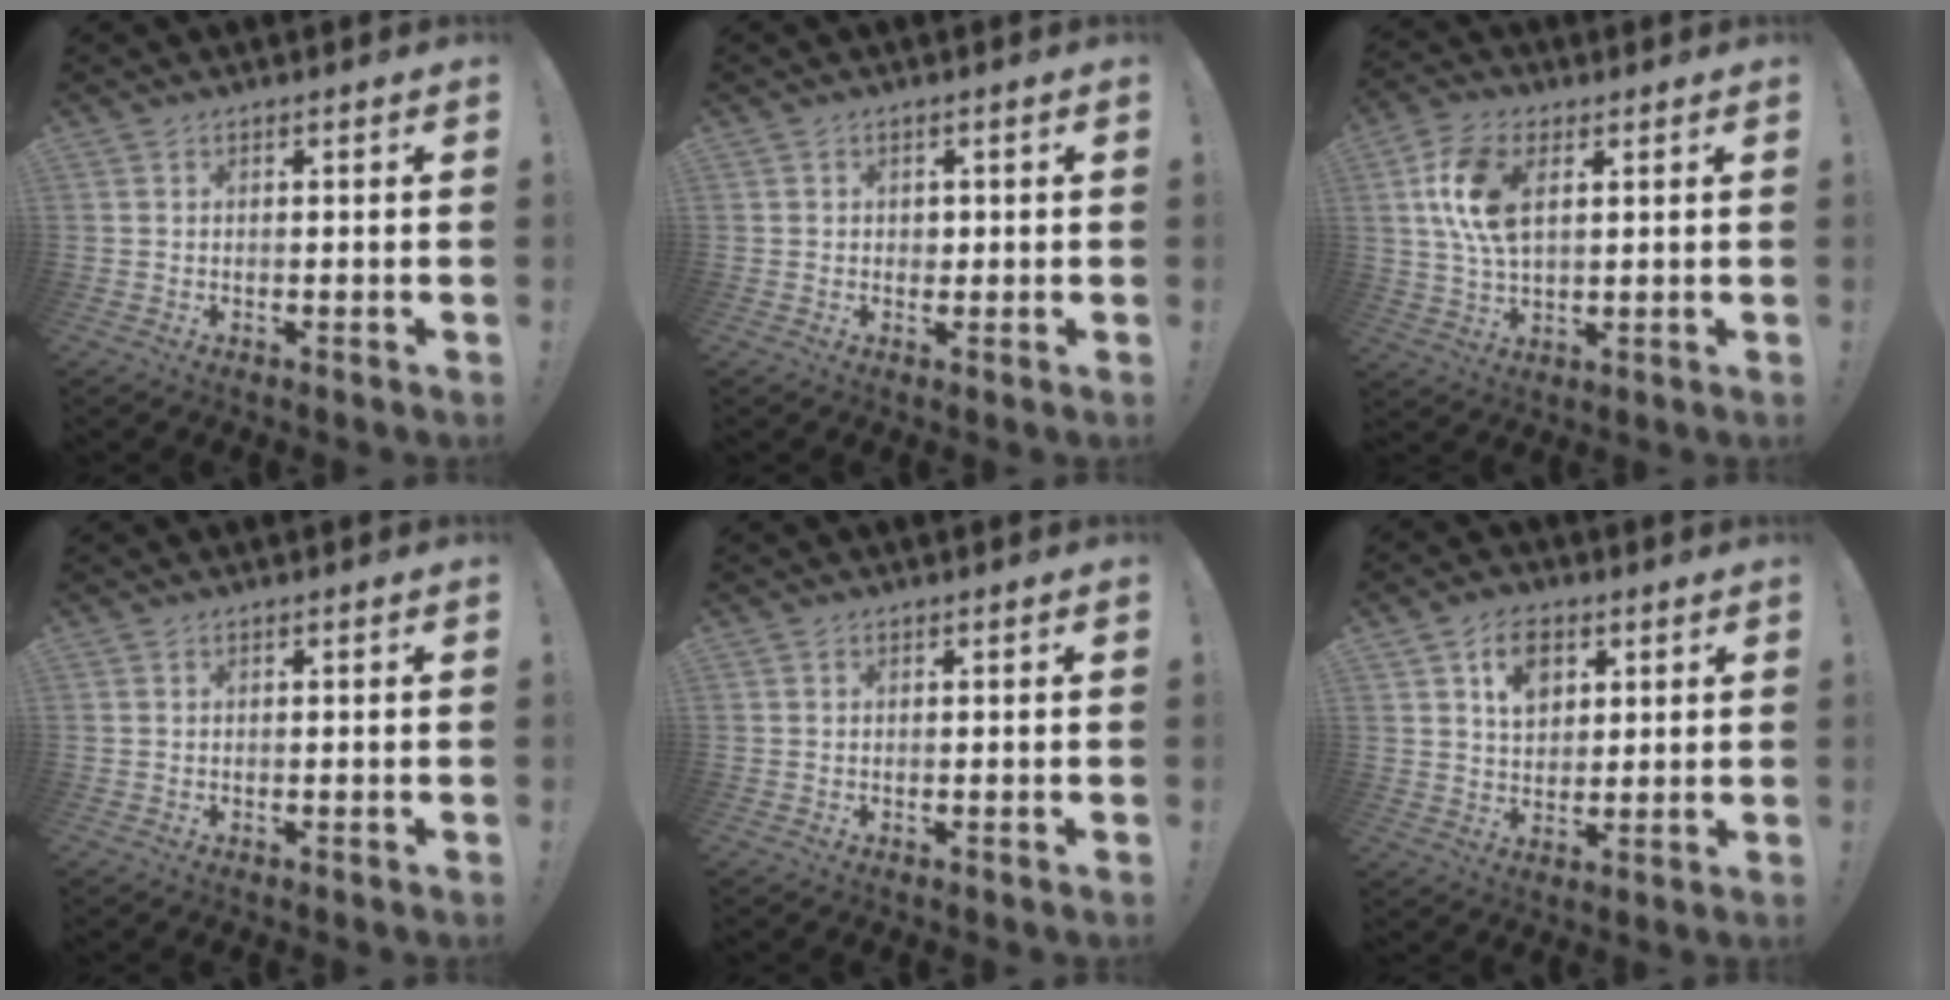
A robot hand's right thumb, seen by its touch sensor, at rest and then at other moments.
{"total": 1.5, "force": [0.2, 1.4, 0.3], "torque": [0.007, -0.004, 0.001]}
{"total": 12.3, "force": [3.4, 7.0, 9.5], "torque": [-0.192, 0.000, 0.062]}
{"total": 0.0}
{"total": 0.0}
{"total": 9.6, "force": [4.4, 6.9, 5.0], "torque": [-0.073, -0.010, 0.081]}